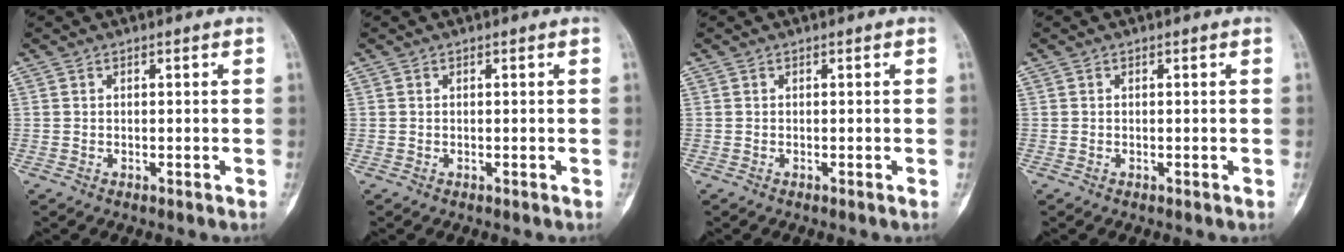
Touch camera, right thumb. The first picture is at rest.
{"total": 0.0}
{"total": 0.0}
{"total": 0.0}